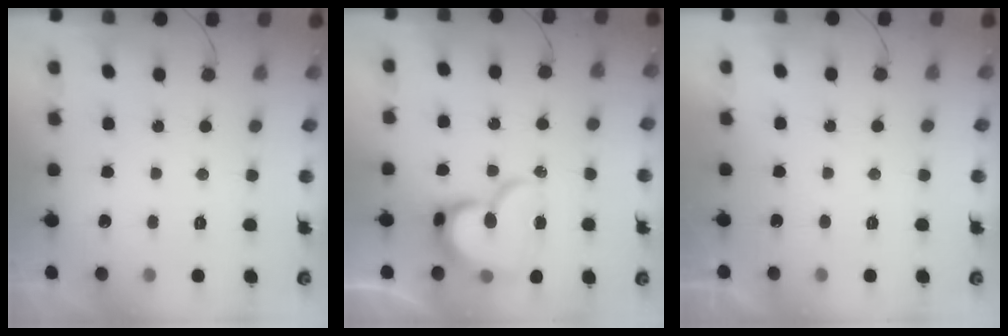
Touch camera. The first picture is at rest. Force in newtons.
{"total": 15.1, "press": 15.0, "slide": 1.2}
{"total": 1.0, "press": 1.0, "slide": 0.2}